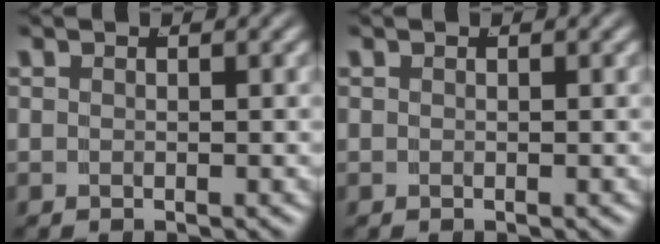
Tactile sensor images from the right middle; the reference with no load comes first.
{"total": 0.0}